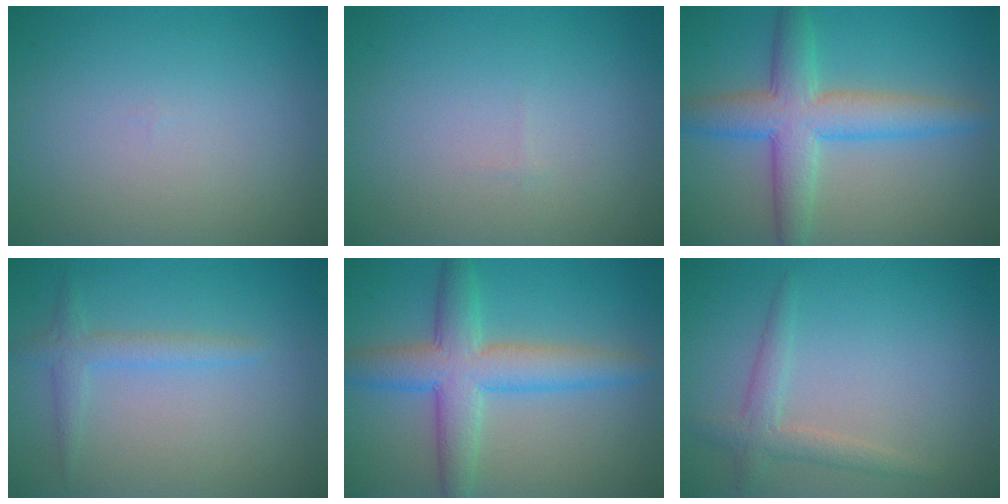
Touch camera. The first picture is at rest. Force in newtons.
{"total": 0.0}
{"total": 6.1, "press": 6.1, "slide": 0.1}
{"total": 1.9, "press": 1.9, "slide": 0.1}
{"total": 6.1, "press": 6.1, "slide": 0.1}
{"total": 2.3, "press": 2.3, "slide": 0.1}